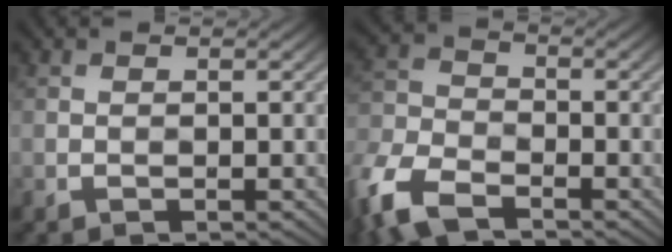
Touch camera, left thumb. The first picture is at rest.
{"total": 9.8, "force": [-5.8, 5.2, 5.9], "torque": [-0.147, -0.016, -0.130]}